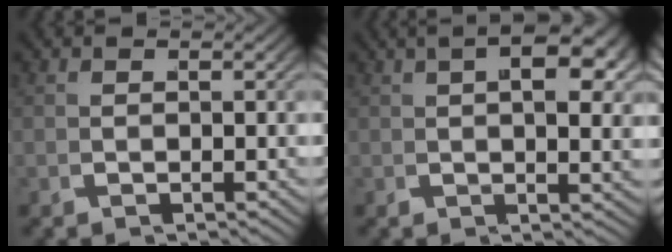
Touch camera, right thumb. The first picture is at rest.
{"total": 7.0, "force": [2.4, 3.0, 5.9], "torque": [-0.066, 0.017, 0.030]}